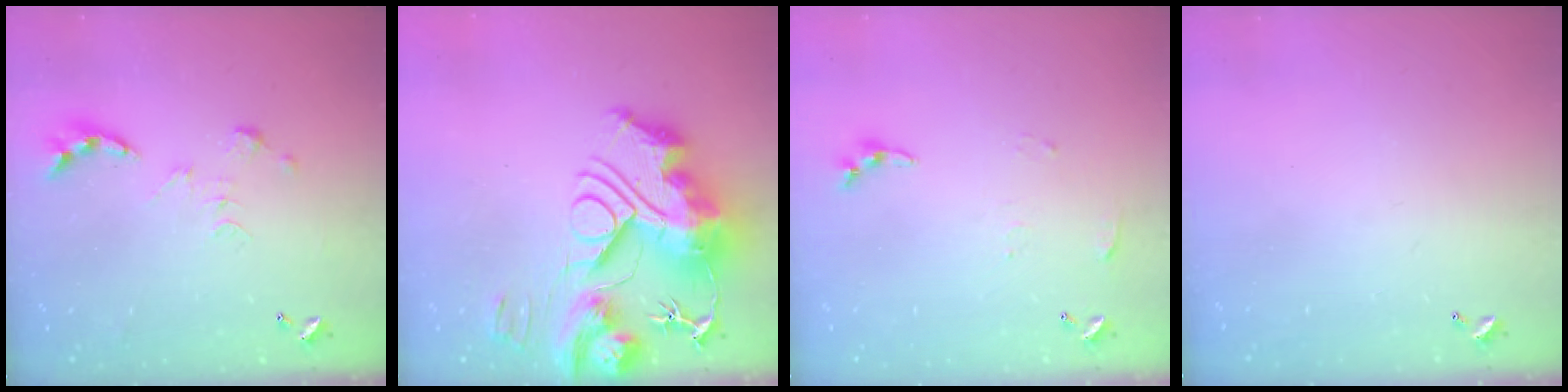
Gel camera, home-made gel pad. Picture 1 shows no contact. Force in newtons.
{"total": 0.5, "press": 0.5, "slide": 0.0}
{"total": 4.6, "press": 4.6, "slide": 0.5}
{"total": 0.0}